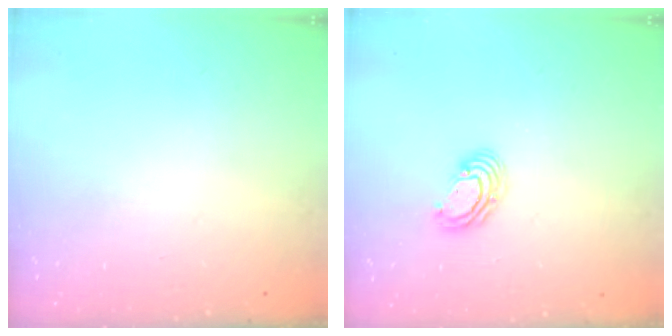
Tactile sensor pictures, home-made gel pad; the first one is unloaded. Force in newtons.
{"total": 4.9, "press": 4.8, "slide": 0.2}